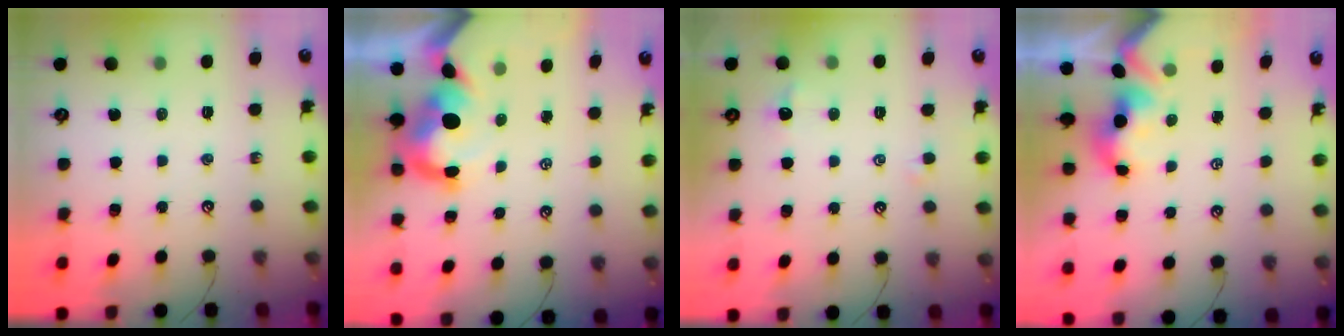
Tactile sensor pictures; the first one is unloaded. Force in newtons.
{"total": 7.4, "press": 7.3, "slide": 1.4}
{"total": 0.6, "press": 0.2, "slide": 0.6}
{"total": 0.9, "press": 0.5, "slide": 0.7}